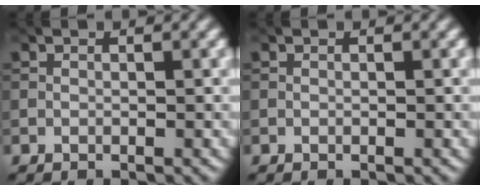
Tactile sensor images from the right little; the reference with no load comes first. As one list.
[{"total": 0.0}]